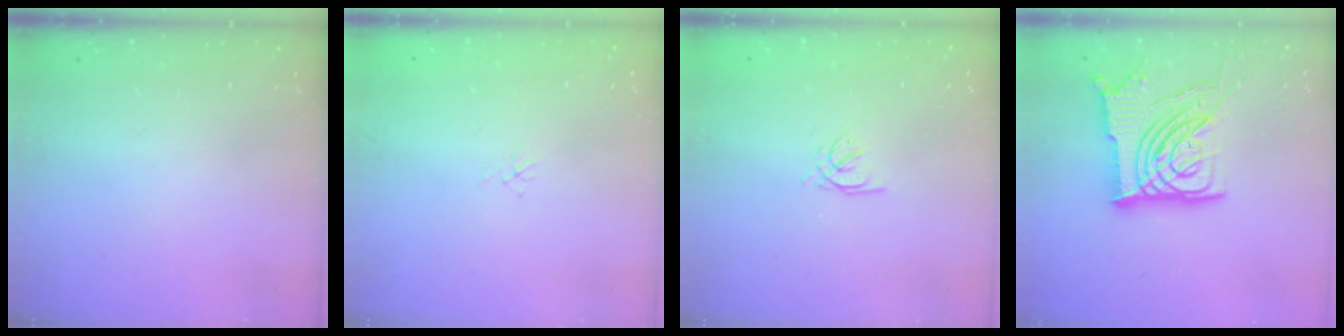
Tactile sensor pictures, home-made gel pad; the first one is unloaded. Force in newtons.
{"total": 1.1, "press": 1.0, "slide": 0.3}
{"total": 2.4, "press": 2.4, "slide": 0.3}
{"total": 17.0, "press": 16.9, "slide": 1.7}